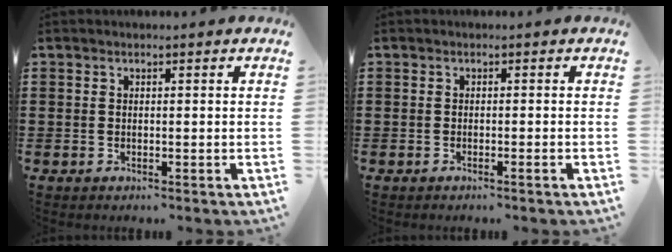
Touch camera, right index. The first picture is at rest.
{"total": 0.7, "force": [-0.5, -0.1, 0.5], "torque": [-0.009, -0.002, -0.009]}